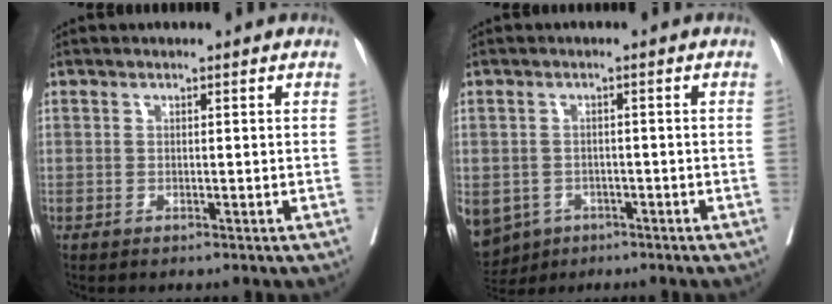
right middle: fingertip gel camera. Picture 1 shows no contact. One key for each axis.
{"total": 10.8, "fx": -5.8, "fy": 8.4, "fz": 3.6, "tx": -0.112, "ty": -0.011, "tz": -0.078}